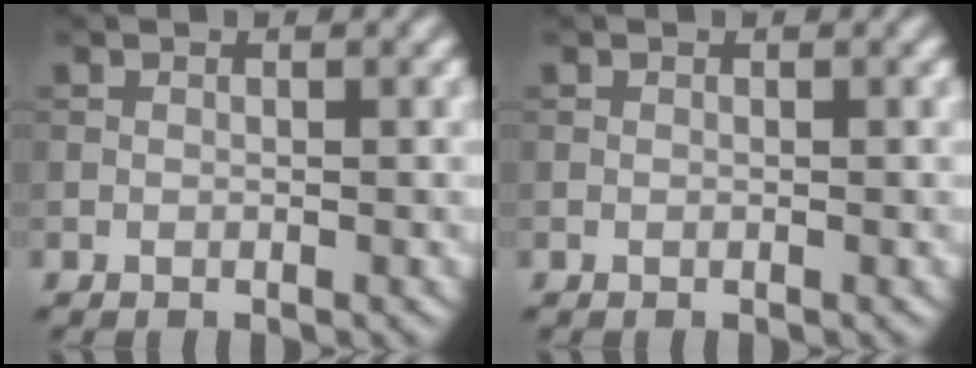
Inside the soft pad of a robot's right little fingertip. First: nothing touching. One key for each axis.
{"total": 0.0}